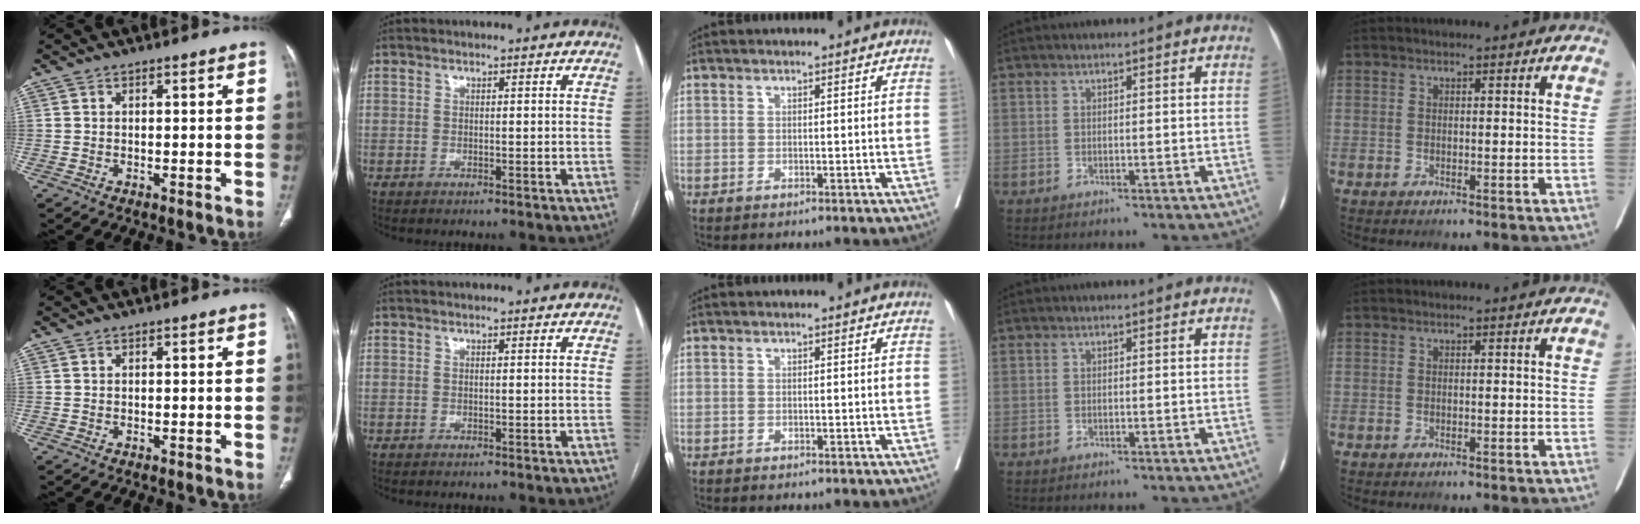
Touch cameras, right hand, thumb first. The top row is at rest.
{}